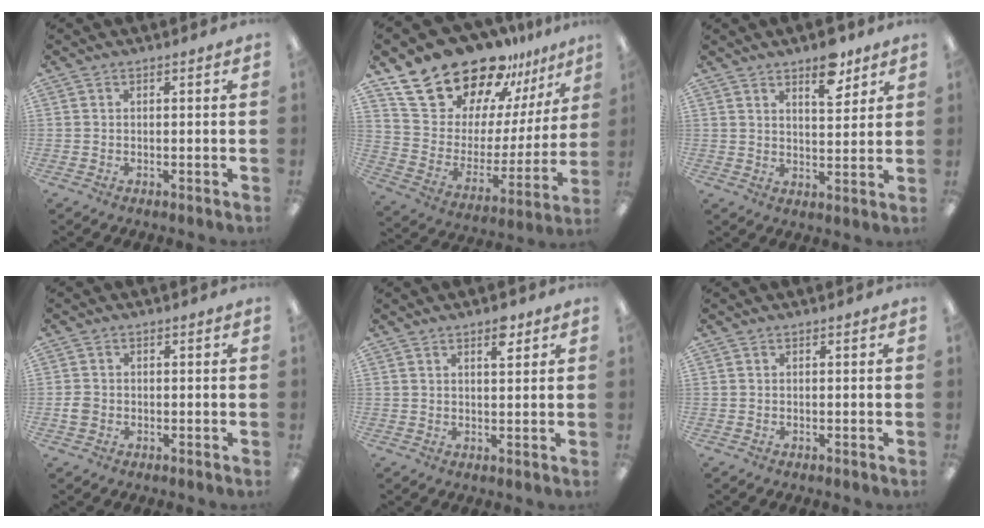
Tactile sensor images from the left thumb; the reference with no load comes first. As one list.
[{"total": 24.8, "force": [19.0, 12.7, 9.6], "torque": [-0.164, -0.129, 0.354]}, {"total": 8.1, "force": [5.7, 3.3, 4.7], "torque": [-0.051, -0.035, 0.094]}, {"total": 2.4, "force": [-0.4, 2.1, 1.1], "torque": [-0.011, 0.002, -0.009]}, {"total": 4.3, "force": [2.9, 1.5, 2.7], "torque": [-0.028, -0.013, 0.045]}, {"total": 0.0}]